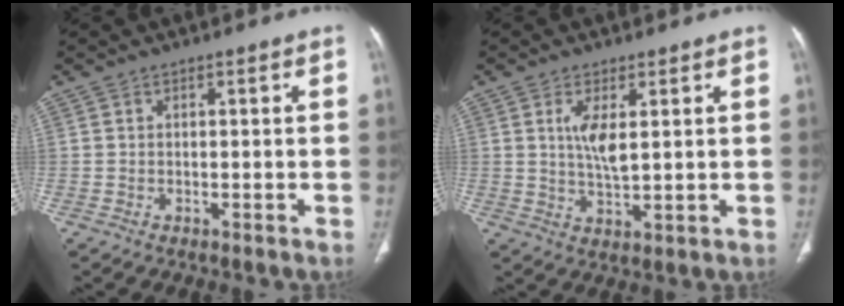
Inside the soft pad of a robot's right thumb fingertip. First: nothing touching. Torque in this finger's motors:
{"motor_torque": [0.26, 1.28, 0.14, -0.21, 0.05]}